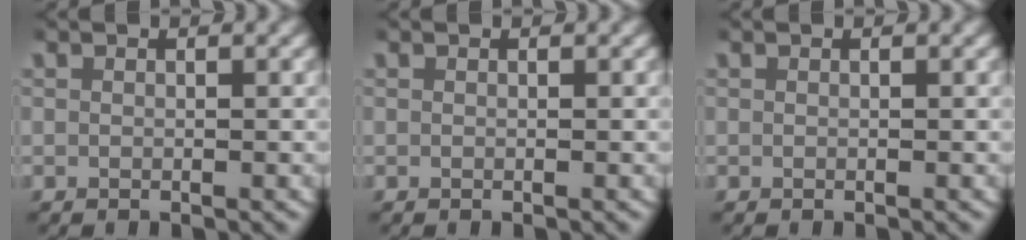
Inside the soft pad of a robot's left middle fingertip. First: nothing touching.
{"total": 0.0}
{"total": 0.0}